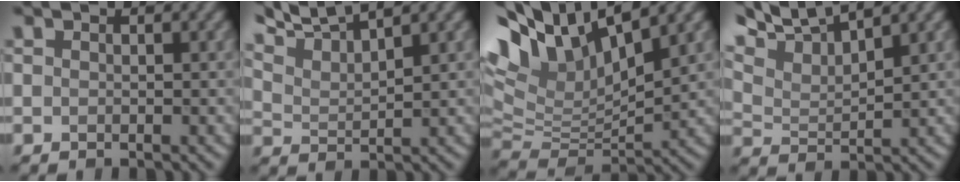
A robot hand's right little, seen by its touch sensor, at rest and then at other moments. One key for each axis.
{"total": 6.5, "fx": 5.7, "fy": 1.1, "fz": 3.0, "tx": -0.065, "ty": 0.021, "tz": 0.098}
{"total": 12.2, "fx": 7.2, "fy": 4.6, "fz": 8.6, "tx": -0.190, "ty": 0.018, "tz": 0.132}
{"total": 7.2, "fx": 6.0, "fy": 1.6, "fz": 3.8, "tx": -0.075, "ty": 0.019, "tz": 0.102}